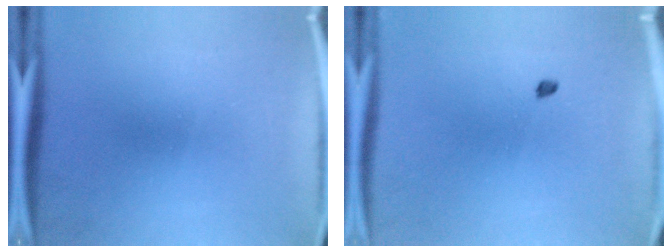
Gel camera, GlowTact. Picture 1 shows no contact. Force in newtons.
{"total": 0.9}